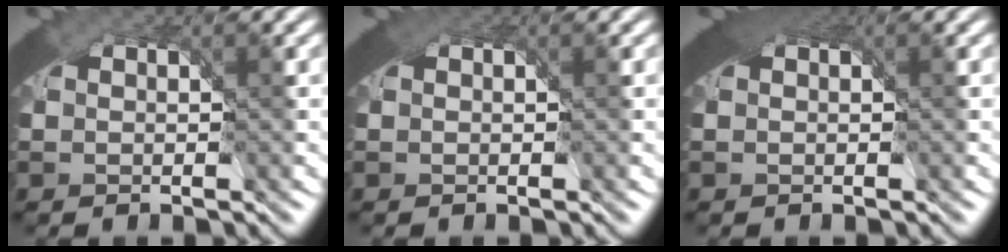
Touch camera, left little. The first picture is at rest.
{"total": 1.1, "force": [0.6, 0.7, 0.6], "torque": [-0.012, -0.002, 0.009]}
{"total": 2.7, "force": [1.1, 1.4, 2.0], "torque": [-0.036, -0.008, 0.019]}